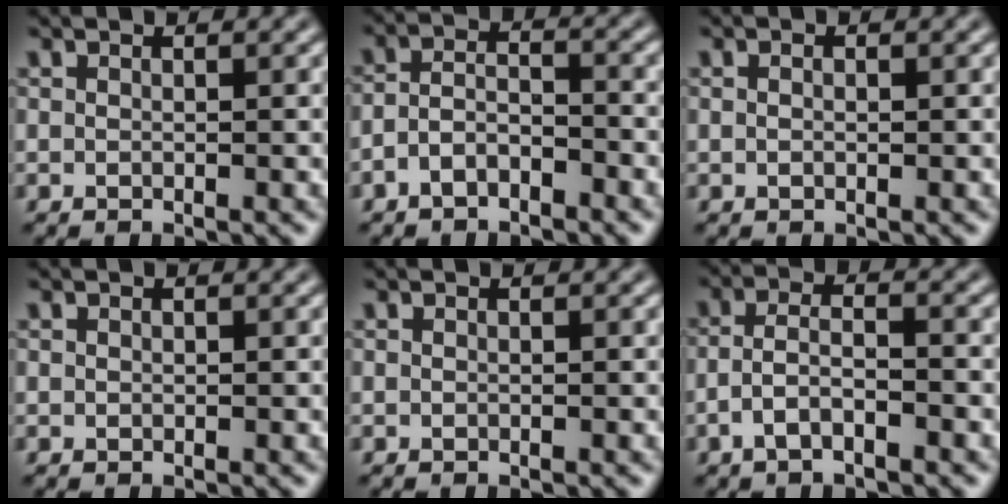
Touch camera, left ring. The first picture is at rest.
{"total": 2.9, "force": [-1.8, 1.3, 1.9], "torque": [-0.039, 0.007, -0.040]}
{"total": 0.9, "force": [0.2, 0.6, 0.6], "torque": [-0.011, -0.001, 0.000]}
{"total": 0.0}
{"total": 0.0}
{"total": 3.3, "force": [-1.6, 1.1, 2.7], "torque": [-0.056, 0.007, -0.035]}